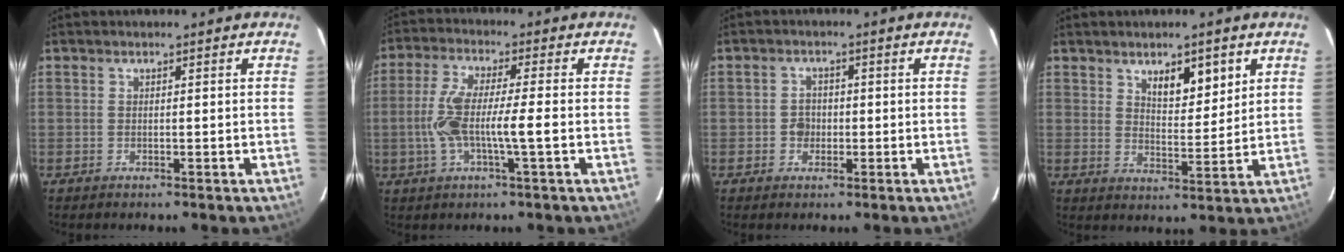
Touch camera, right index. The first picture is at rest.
{"total": 8.5, "force": [-1.4, 0.7, 8.3], "torque": [-0.173, 0.006, -0.031]}
{"total": 2.8, "force": [-0.5, 2.3, 1.5], "torque": [-0.025, 0.005, -0.008]}
{"total": 6.2, "force": [3.5, 2.3, 4.6], "torque": [-0.073, -0.004, 0.059]}